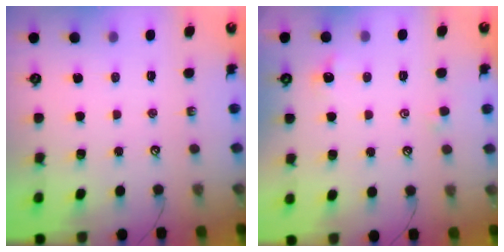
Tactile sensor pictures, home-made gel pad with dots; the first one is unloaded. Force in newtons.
{"total": 0.6, "press": 0.4, "slide": 0.5}